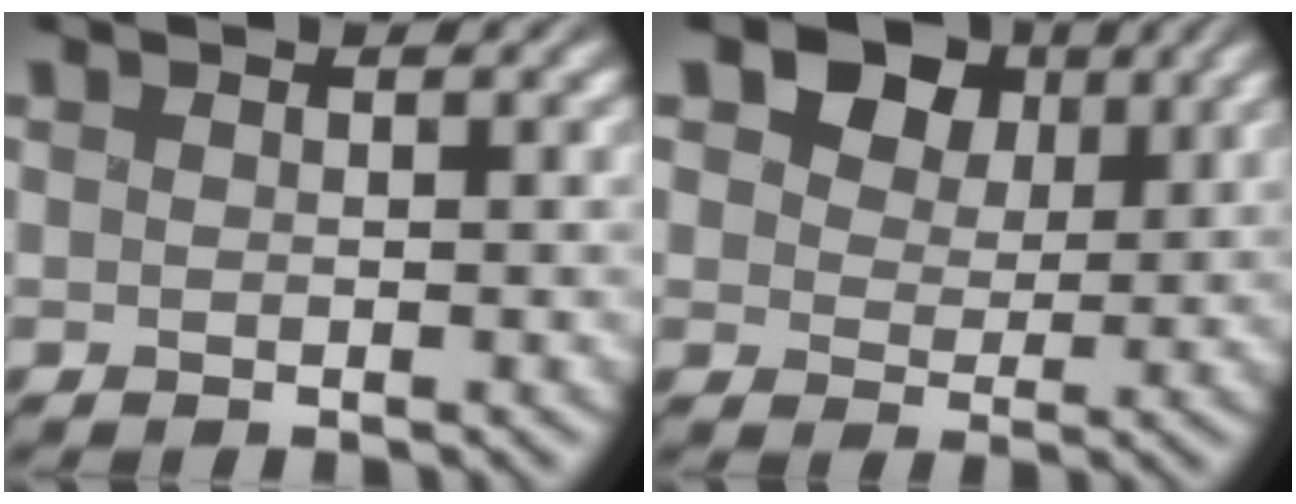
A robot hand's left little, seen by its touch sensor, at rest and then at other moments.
{"total": 10.5, "force": [4.6, 7.7, 5.4], "torque": [-0.095, 0.014, 0.070]}